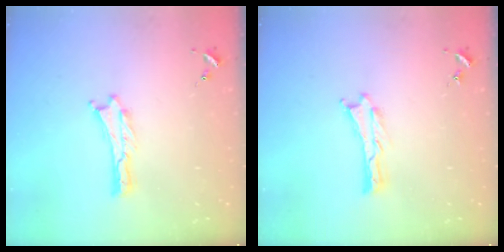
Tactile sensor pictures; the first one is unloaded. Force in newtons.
{"total": 0.0}